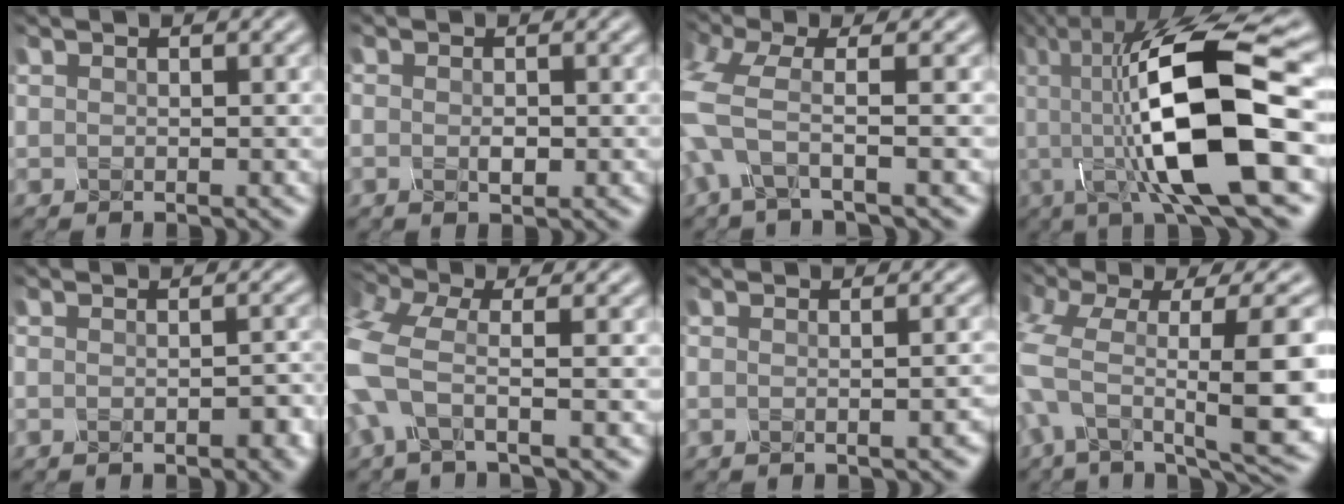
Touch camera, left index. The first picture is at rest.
{"total": 1.2, "force": [-0.7, 0.5, 0.9], "torque": [-0.016, -0.003, -0.010]}
{"total": 4.4, "force": [-1.6, 1.0, 4.0], "torque": [-0.103, -0.004, -0.042]}
{"total": 12.9, "force": [-1.4, 3.4, 12.3], "torque": [-0.209, 0.002, -0.036]}
{"total": 2.5, "force": [-1.0, 1.0, 2.1], "torque": [-0.025, 0.002, -0.015]}
{"total": 5.4, "force": [-1.9, 2.0, 4.7], "torque": [-0.122, 0.001, -0.053]}
{"total": 1.4, "force": [-0.6, 0.2, 1.2], "torque": [-0.012, 0.005, -0.014]}
{"total": 12.0, "force": [-1.6, 4.0, 11.2], "torque": [-0.209, -0.017, -0.010]}